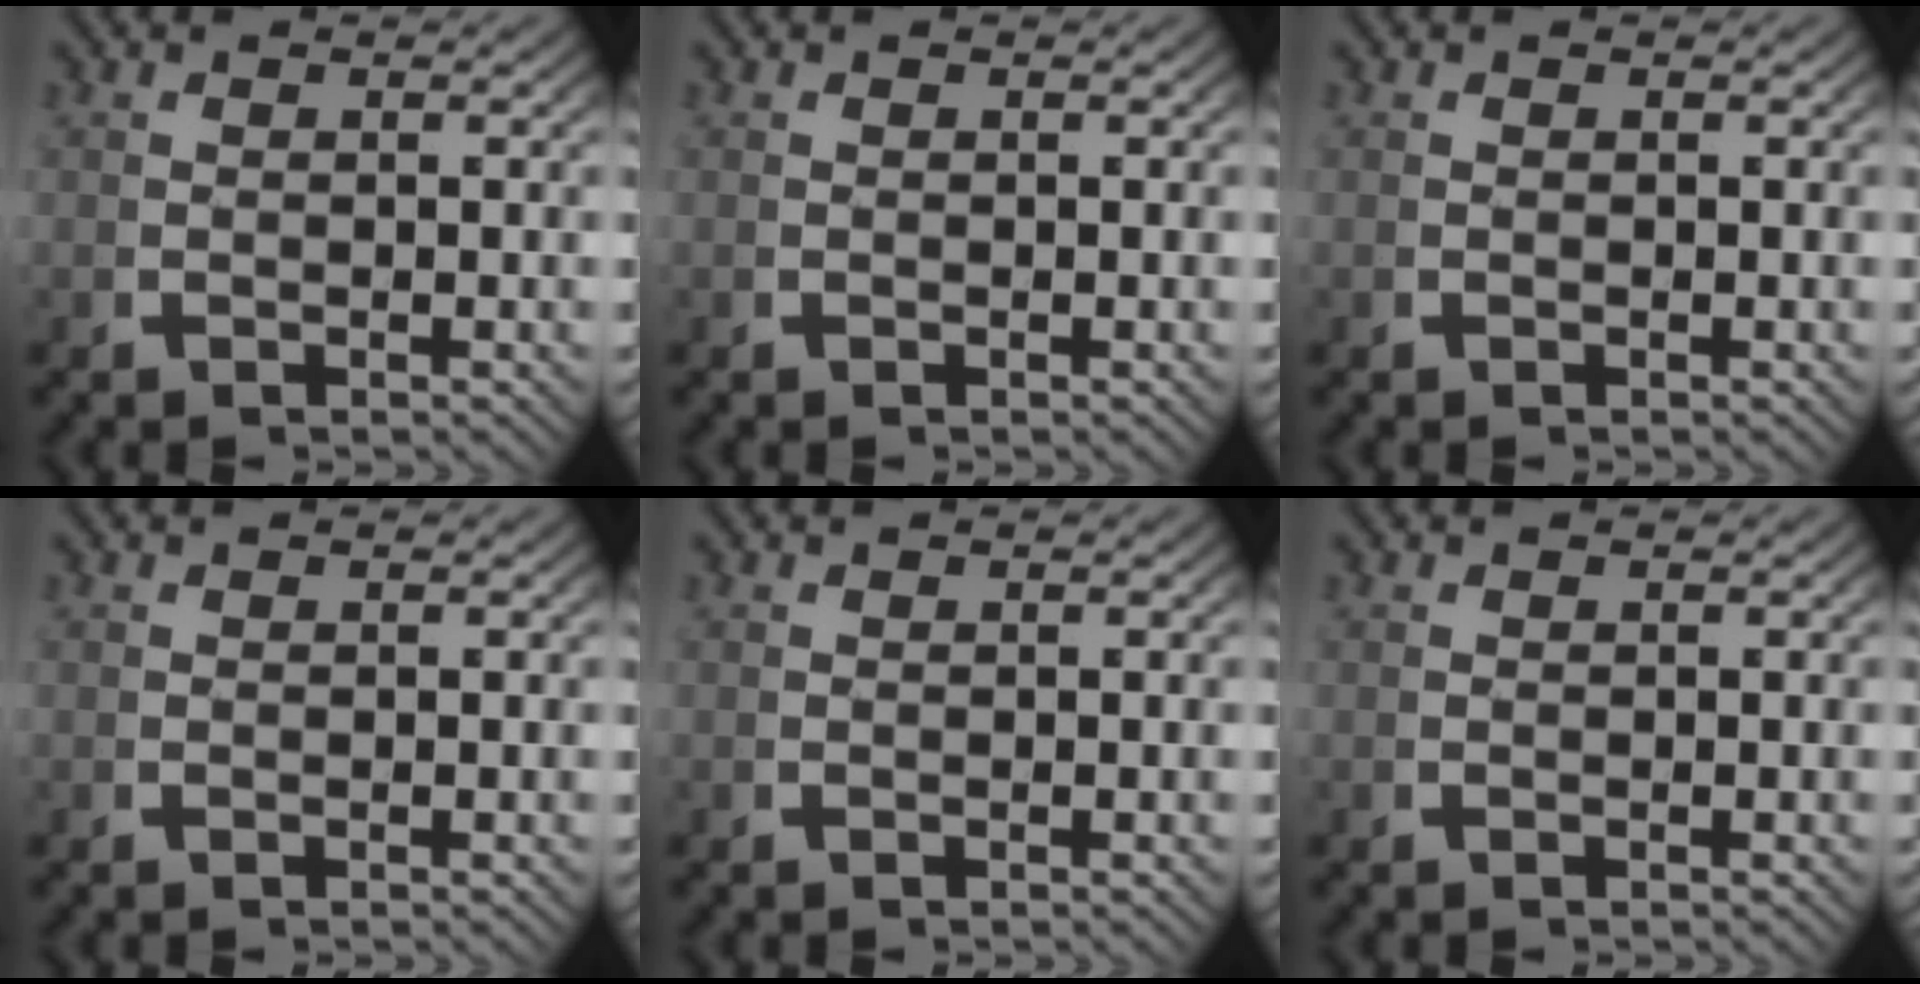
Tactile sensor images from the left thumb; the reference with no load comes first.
{"total": 0.0}
{"total": 0.0}
{"total": 0.0}
{"total": 0.0}
{"total": 0.0}